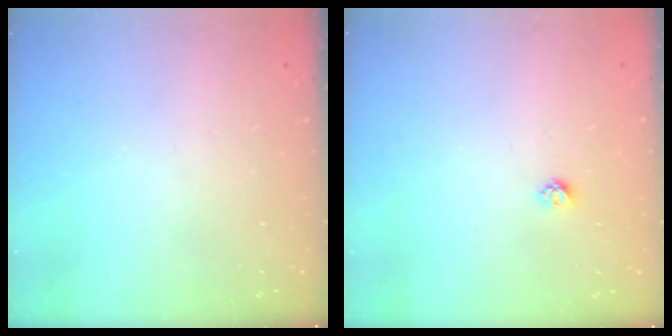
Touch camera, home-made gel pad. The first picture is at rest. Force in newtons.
{"total": 4.1, "press": 4.1, "slide": 0.5}